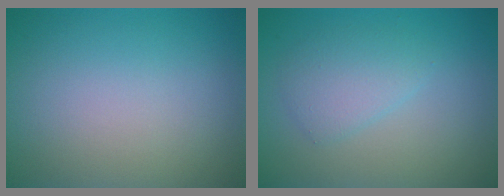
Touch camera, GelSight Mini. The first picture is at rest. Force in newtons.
{"total": 2.4, "press": 2.4, "slide": 0.1}